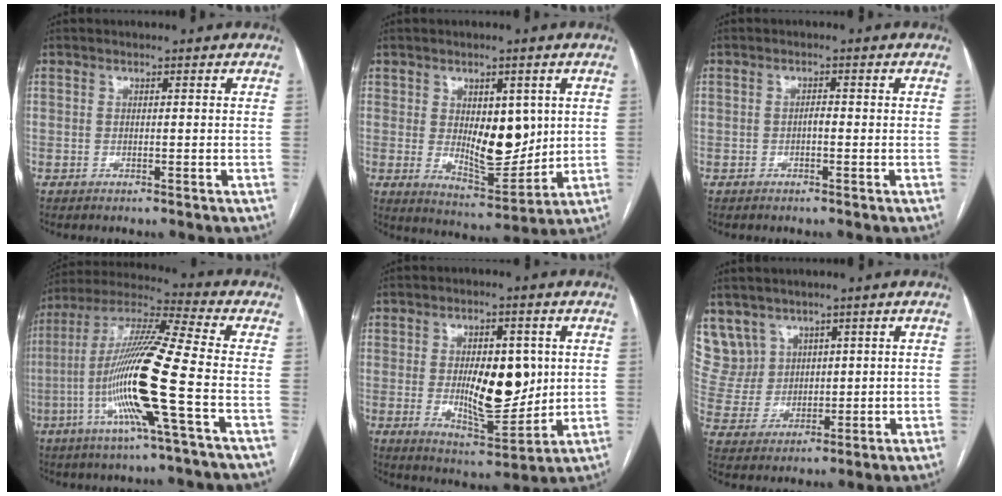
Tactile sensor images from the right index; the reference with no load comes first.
{"total": 10.0, "force": [1.6, 4.8, 8.7], "torque": [-0.136, -0.006, 0.039]}
{"total": 1.1, "force": [-0.3, 0.4, 1.0], "torque": [-0.015, 0.004, -0.005]}
{"total": 16.7, "force": [-4.6, -0.8, 16.0], "torque": [-0.319, -0.008, -0.100]}
{"total": 11.9, "force": [0.9, 4.8, 10.8], "torque": [-0.170, -0.005, 0.025]}
{"total": 8.5, "force": [5.6, 6.4, 0.2], "torque": [-0.012, 0.025, 0.129]}